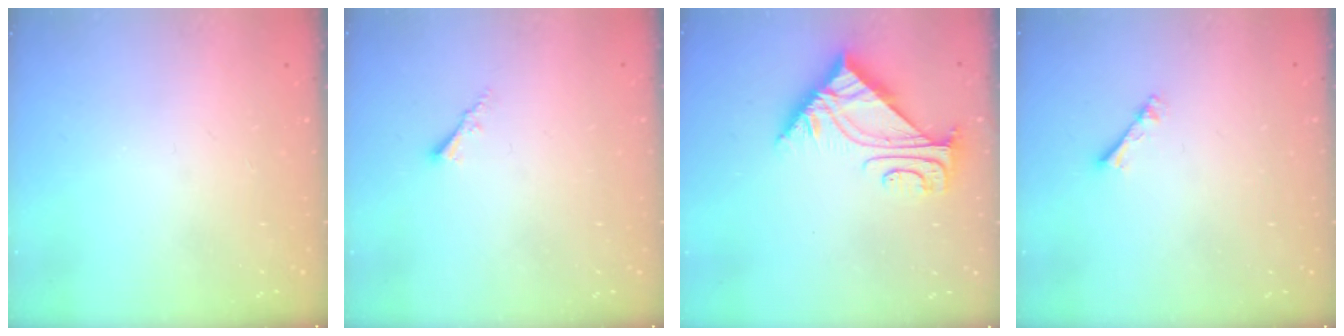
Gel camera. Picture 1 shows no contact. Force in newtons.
{"total": 2.1, "press": 2.1, "slide": 0.3}
{"total": 6.0, "press": 6.0, "slide": 0.8}
{"total": 2.1, "press": 2.1, "slide": 0.3}